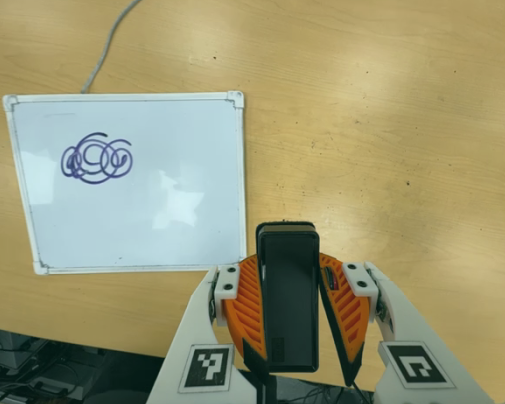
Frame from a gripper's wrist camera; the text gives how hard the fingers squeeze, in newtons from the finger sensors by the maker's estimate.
{"total": 7.9, "left": 5.9, "right": 9.9}